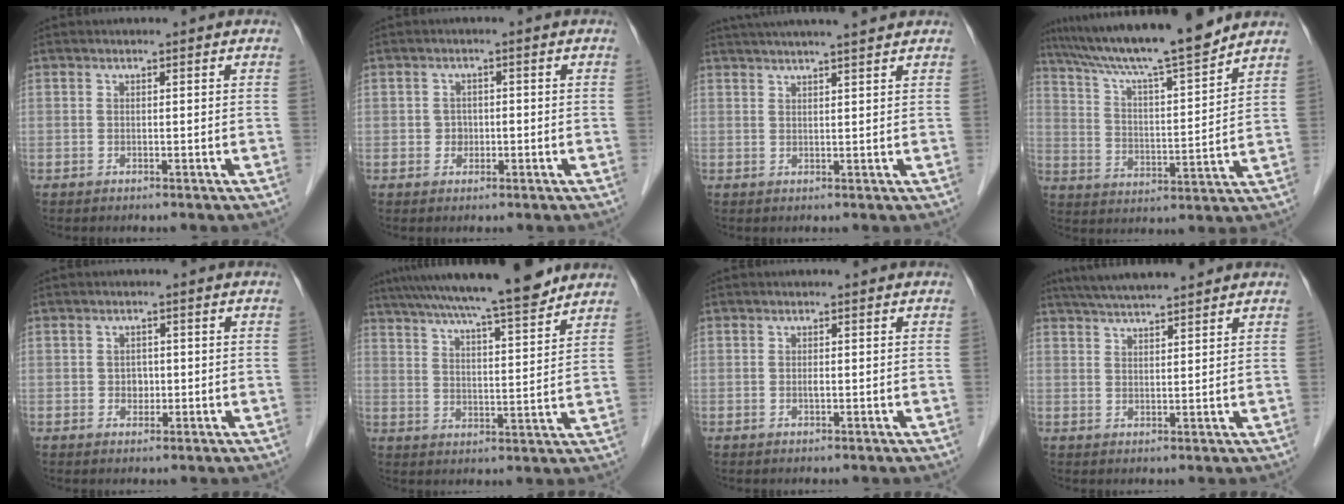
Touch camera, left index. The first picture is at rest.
{"total": 1.9, "force": [-0.4, 1.7, 0.6], "torque": [-0.007, 0.005, -0.006]}
{"total": 11.4, "force": [10.0, 0.2, 5.5], "torque": [-0.088, 0.030, 0.132]}
{"total": 16.2, "force": [14.2, -0.3, 7.9], "torque": [-0.136, 0.005, 0.230]}
{"total": 1.8, "force": [-0.3, 1.5, 0.9], "torque": [-0.014, 0.003, -0.002]}
{"total": 17.9, "force": [15.4, 0.8, 9.2], "torque": [-0.155, 0.021, 0.230]}
{"total": 0.5, "force": [-0.1, 0.1, 0.5], "torque": [-0.011, 0.000, -0.002]}
{"total": 8.6, "force": [7.7, 0.3, 4.0], "torque": [-0.066, 0.029, 0.117]}